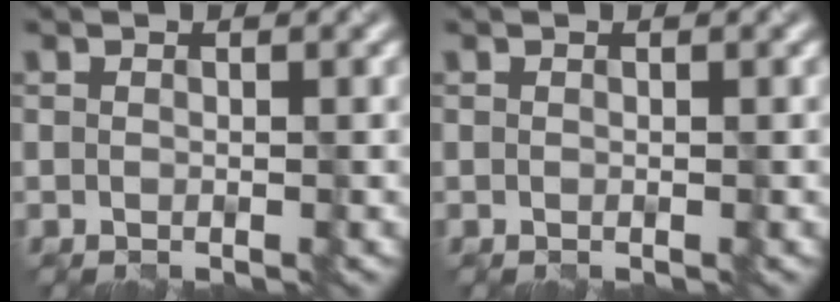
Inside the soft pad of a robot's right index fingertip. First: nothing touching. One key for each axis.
{"total": 0.0}